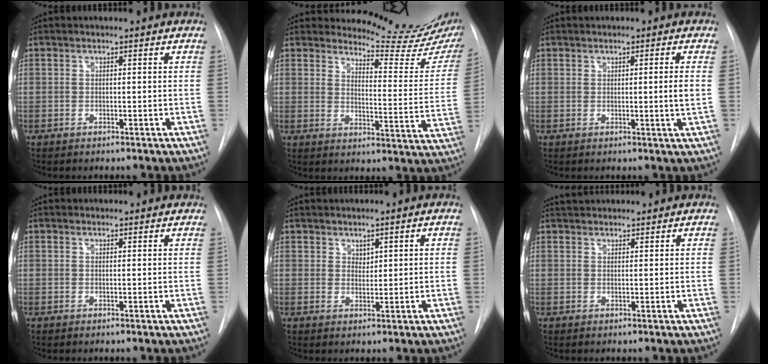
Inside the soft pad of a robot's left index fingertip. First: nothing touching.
{"total": 14.4, "force": [14.0, 0.7, 3.4], "torque": [-0.043, -0.099, 0.162]}
{"total": 2.2, "force": [0.3, -0.5, 2.1], "torque": [-0.030, -0.004, 0.005]}
{"total": 3.0, "force": [2.9, 0.7, 0.1], "torque": [-0.005, 0.012, 0.030]}
{"total": 1.7, "force": [1.4, 0.8, 0.4], "torque": [0.000, 0.000, 0.025]}
{"total": 4.8, "force": [4.6, 0.7, 1.1], "torque": [-0.016, 0.039, 0.073]}